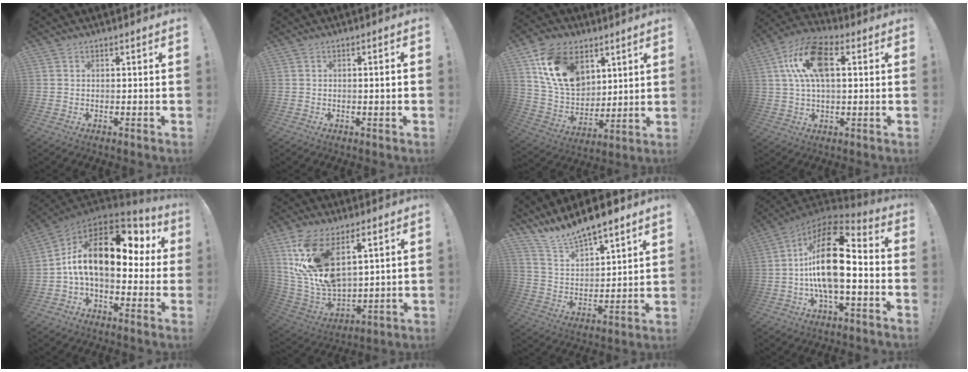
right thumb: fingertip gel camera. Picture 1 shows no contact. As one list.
[{"total": 2.1, "force": [0.1, -0.1, 2.1], "torque": [-0.029, -0.002, -0.002]}, {"total": 18.5, "force": [8.5, 12.9, 10.2], "torque": [-0.190, -0.036, 0.161]}, {"total": 15.2, "force": [3.8, 8.2, 12.2], "torque": [-0.229, 0.014, 0.071]}, {"total": 20.0, "force": [3.8, 10.1, 16.8], "torque": [-0.291, -0.007, 0.065]}, {"total": 18.2, "force": [8.8, 10.3, 12.1], "torque": [-0.252, -0.047, 0.163]}, {"total": 9.9, "force": [9.8, 0.3, 1.3], "torque": [-0.055, -0.097, 0.175]}, {"total": 21.7, "force": [0.0, 9.5, 19.5], "torque": [-0.348, 0.004, -0.005]}]